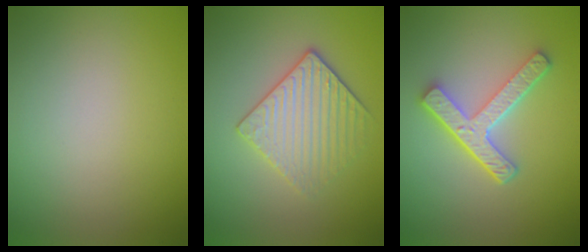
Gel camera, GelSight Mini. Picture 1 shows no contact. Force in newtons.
{"total": 3.4, "press": 3.2, "slide": 1.2}
{"total": 5.0, "press": 3.7, "slide": 3.3}